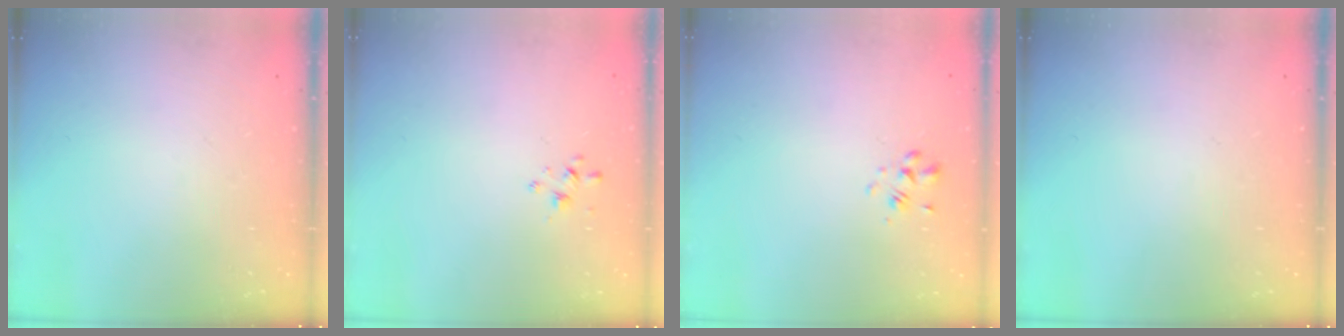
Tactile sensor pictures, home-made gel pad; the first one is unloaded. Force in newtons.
{"total": 1.7, "press": 1.7, "slide": 0.4}
{"total": 0.9, "press": 0.7, "slide": 0.6}
{"total": 0.0}